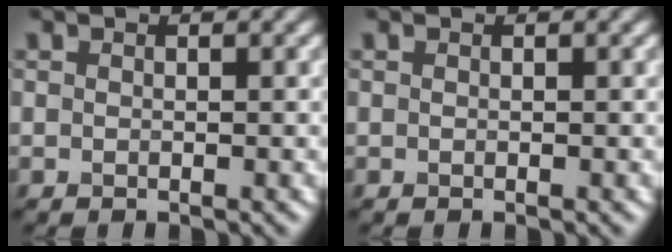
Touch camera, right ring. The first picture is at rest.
{"total": 0.0}